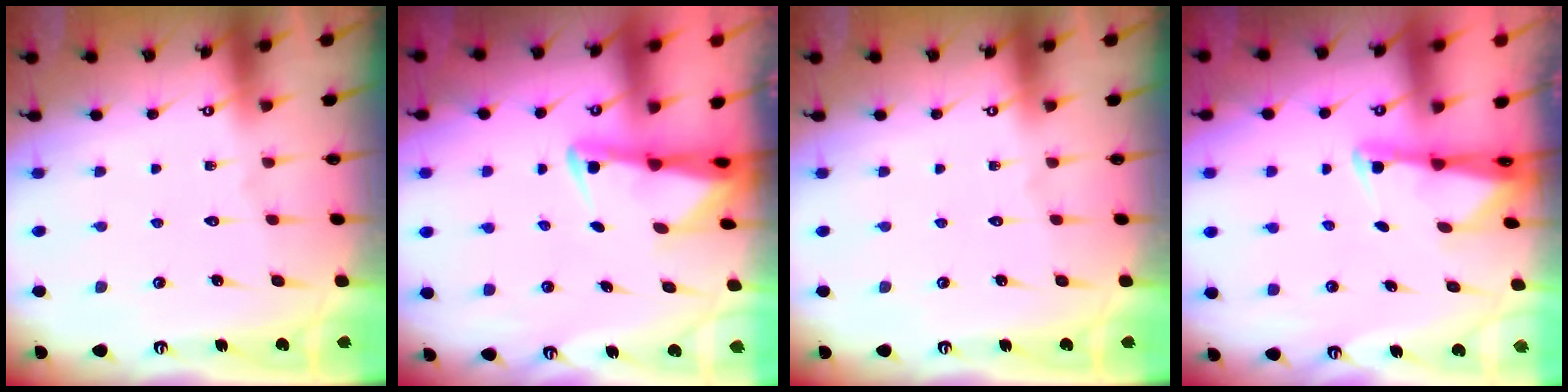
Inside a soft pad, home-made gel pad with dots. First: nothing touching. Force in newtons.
{"total": 2.2, "press": 2.2, "slide": 0.4}
{"total": 0.0}
{"total": 2.1, "press": 2.0, "slide": 0.3}